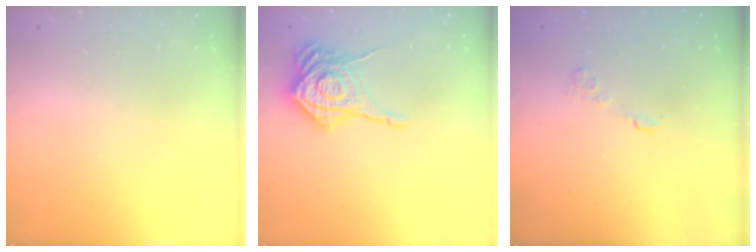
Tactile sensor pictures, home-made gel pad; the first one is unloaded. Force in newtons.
{"total": 16.7, "press": 16.6, "slide": 1.2}
{"total": 2.7, "press": 2.3, "slide": 1.4}